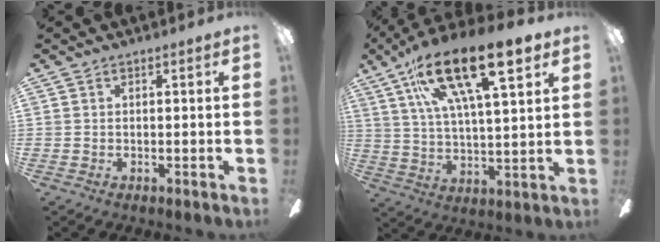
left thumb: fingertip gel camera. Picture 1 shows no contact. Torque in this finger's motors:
{"motor_torque": [0.55, 0.64, 1.56, -1.21, 0.21]}